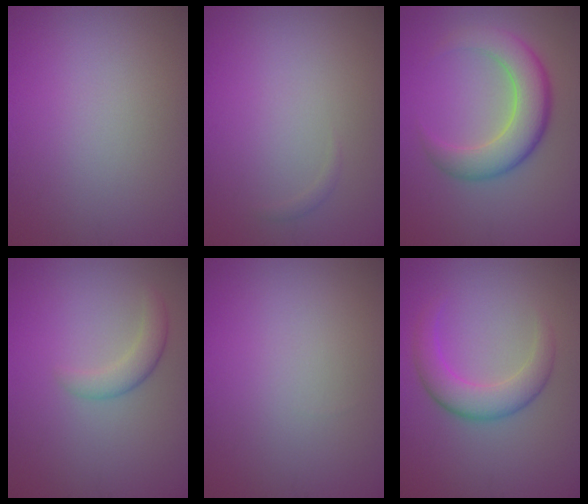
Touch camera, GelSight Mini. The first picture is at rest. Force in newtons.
{"total": 0.5, "press": 0.5, "slide": 0.0}
{"total": 6.2, "press": 6.2, "slide": 0.3}
{"total": 2.3, "press": 2.3, "slide": 0.1}
{"total": 0.0}
{"total": 4.2, "press": 4.2, "slide": 0.1}